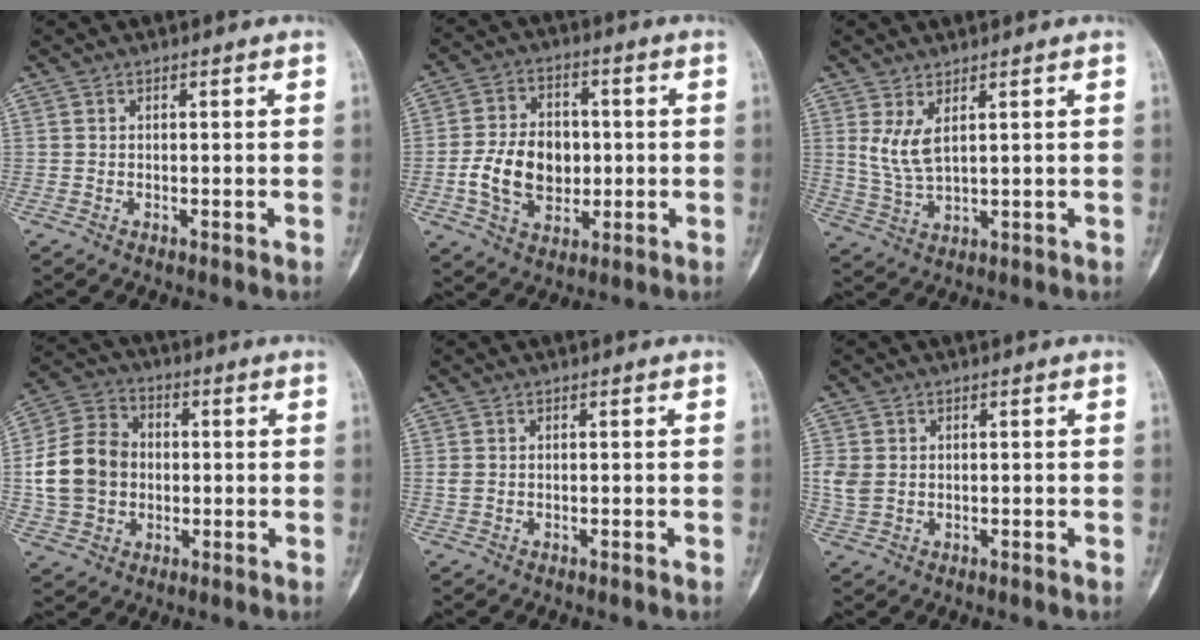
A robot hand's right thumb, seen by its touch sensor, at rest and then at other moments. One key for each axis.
{"total": 12.8, "fx": -1.2, "fy": 9.3, "fz": 8.6, "tx": -0.128, "ty": 0.014, "tz": -0.019}
{"total": 5.5, "fx": 2.3, "fy": 2.0, "fz": 4.6, "tx": -0.099, "ty": -0.018, "tz": 0.060}
{"total": 13.6, "fx": -0.4, "fy": 11.2, "fz": 7.7, "tx": -0.130, "ty": 0.023, "tz": -0.008}
{"total": 1.0, "fx": -0.2, "fy": 0.7, "fz": 0.7, "tx": -0.021, "ty": 0.007, "tz": 0.000}
{"total": 3.8, "fx": 0.1, "fy": 3.0, "fz": 2.3, "tx": -0.049, "ty": 0.004, "tz": 0.003}